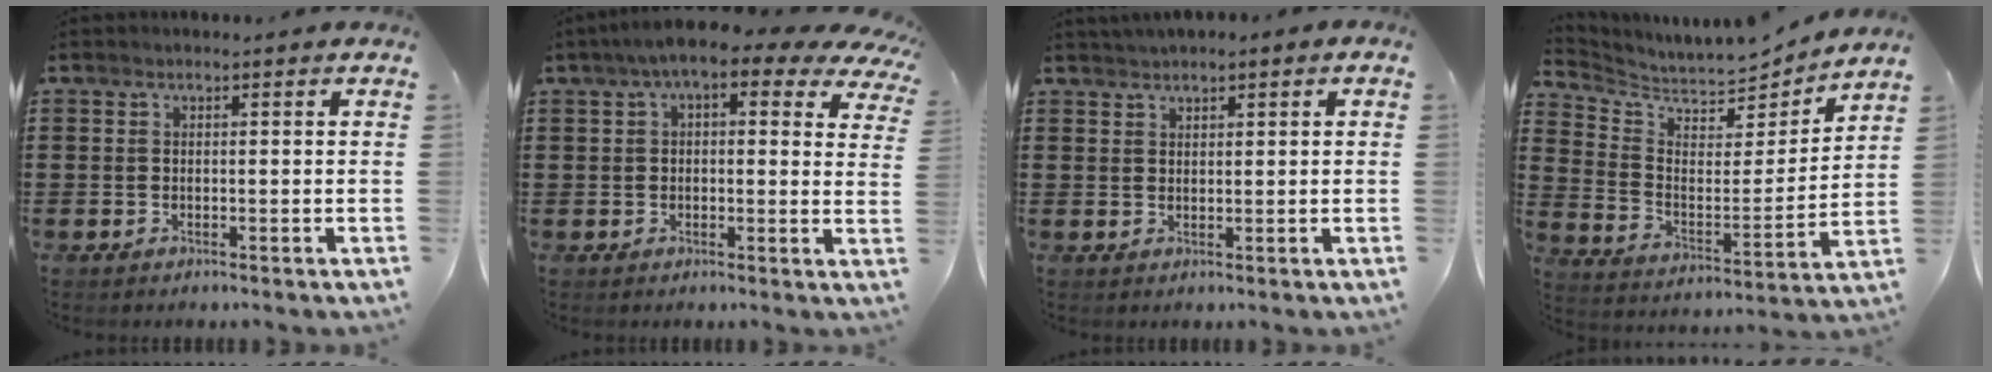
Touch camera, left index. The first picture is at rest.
{"total": 6.5, "force": [4.0, 1.5, 4.9], "torque": [-0.096, -0.009, 0.065]}
{"total": 1.4, "force": [1.3, 0.4, 0.5], "torque": [-0.011, 0.004, 0.025]}
{"total": 5.4, "force": [5.2, 1.3, 0.3], "torque": [-0.042, -0.047, 0.087]}